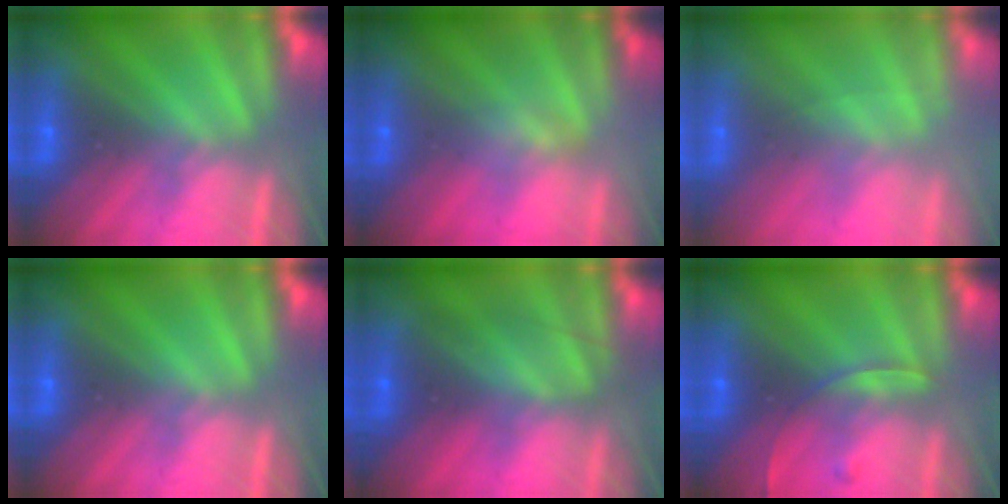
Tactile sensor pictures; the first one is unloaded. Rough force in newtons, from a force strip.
{"total": 2.4}
{"total": 2.6}
{"total": 0.0}
{"total": 2.4}
{"total": 2.5}